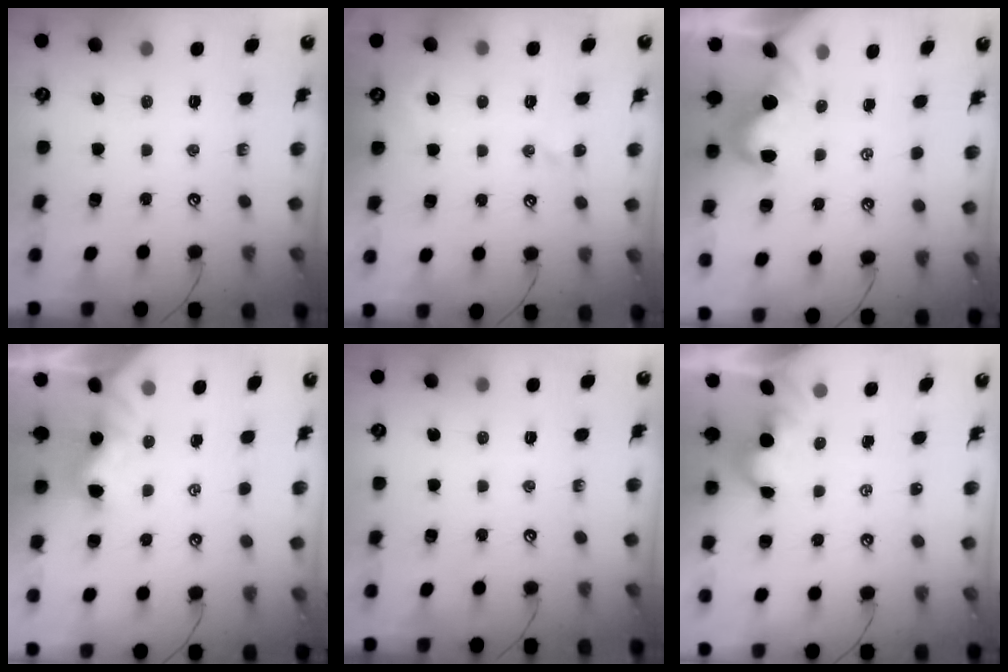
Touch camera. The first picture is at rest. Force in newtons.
{"total": 3.0, "press": 3.0, "slide": 0.5}
{"total": 1.9, "press": 1.8, "slide": 0.6}
{"total": 1.4, "press": 1.3, "slide": 0.5}
{"total": 0.0}
{"total": 1.9, "press": 1.9, "slide": 0.2}